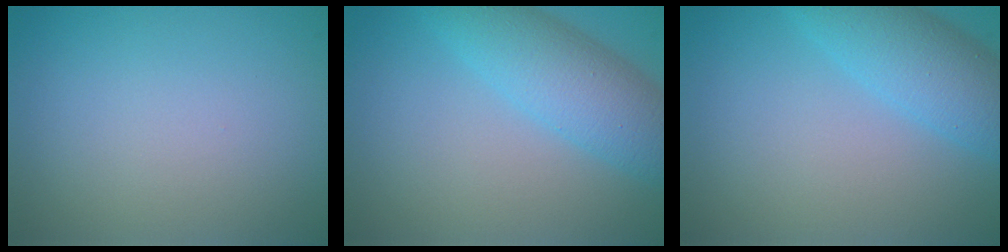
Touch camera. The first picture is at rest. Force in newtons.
{"total": 6.1, "press": 6.1, "slide": 0.1}
{"total": 5.3, "press": 5.3, "slide": 0.2}